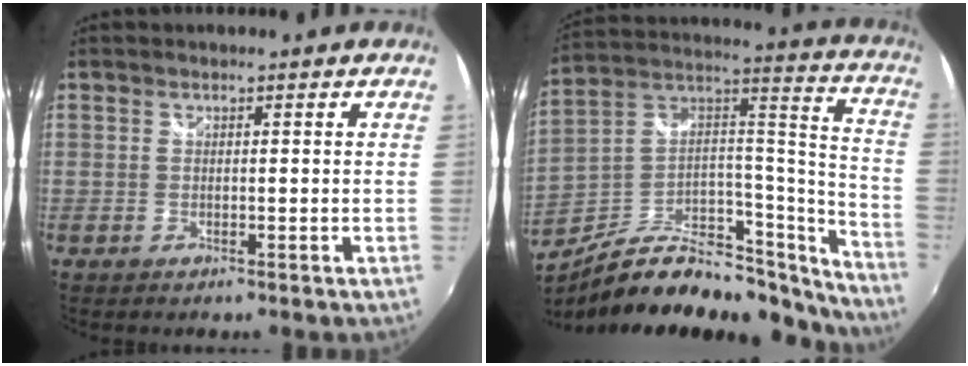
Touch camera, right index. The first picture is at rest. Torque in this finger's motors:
{"motor_torque": [-0.07, -0.28, 0.48, 0.09]}